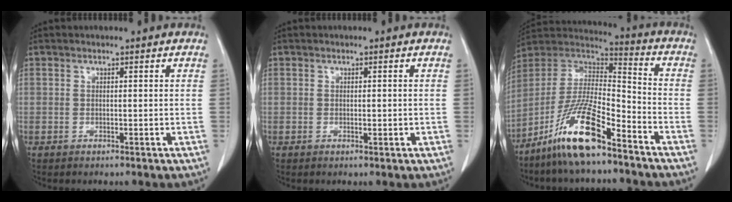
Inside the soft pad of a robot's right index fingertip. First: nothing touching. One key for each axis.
{"total": 0.8, "fx": -0.1, "fy": 0.4, "fz": 0.7, "tx": -0.011, "ty": 0.000, "tz": 0.002}
{"total": 14.6, "fx": -9.8, "fy": 2.5, "fz": 10.6, "tx": -0.204, "ty": 0.004, "tz": -0.180}